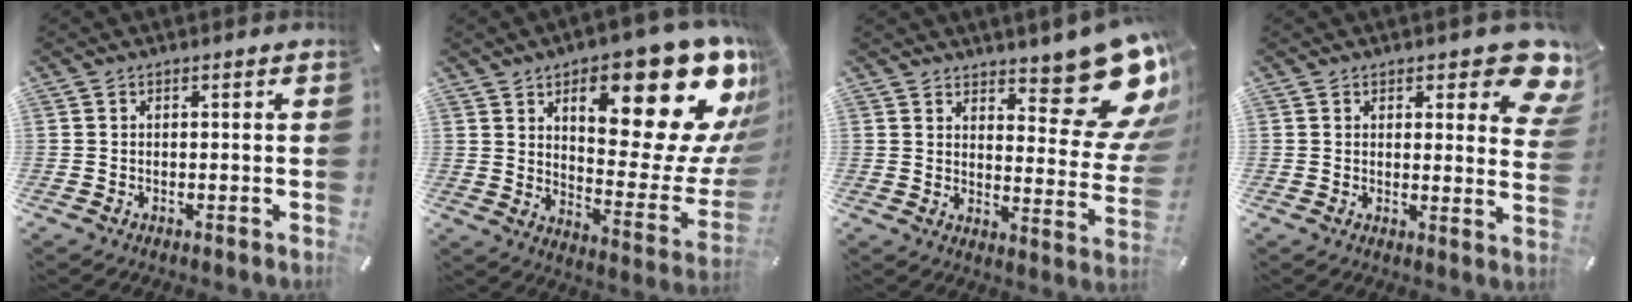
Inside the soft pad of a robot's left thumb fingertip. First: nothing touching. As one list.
[{"total": 26.8, "force": [13.7, 11.5, 20.0], "torque": [-0.254, -0.098, 0.226]}, {"total": 17.2, "force": [12.0, 6.4, 10.5], "torque": [-0.110, -0.113, 0.201]}, {"total": 9.2, "force": [6.2, 3.9, 5.5], "torque": [-0.055, -0.042, 0.105]}]